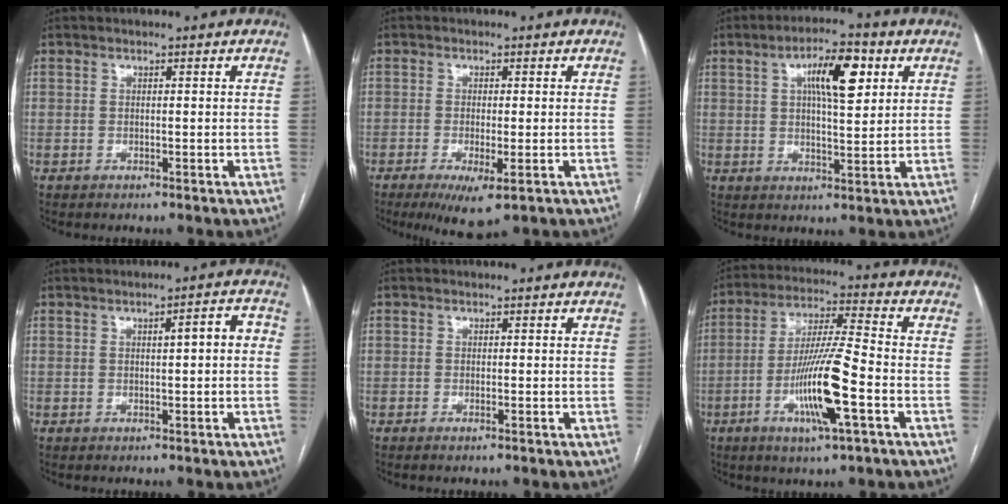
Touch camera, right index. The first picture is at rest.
{"total": 5.9, "force": [-2.9, 1.2, 5.0], "torque": [-0.080, -0.015, -0.043]}
{"total": 9.2, "force": [3.3, 2.6, 8.2], "torque": [-0.138, 0.016, 0.054]}
{"total": 3.4, "force": [0.2, 0.7, 3.3], "torque": [-0.046, 0.012, 0.002]}
{"total": 0.6, "force": [-0.4, -0.1, 0.5], "torque": [-0.010, -0.001, -0.006]}
{"total": 10.0, "force": [-3.1, 0.6, 9.5], "torque": [-0.178, -0.008, -0.057]}